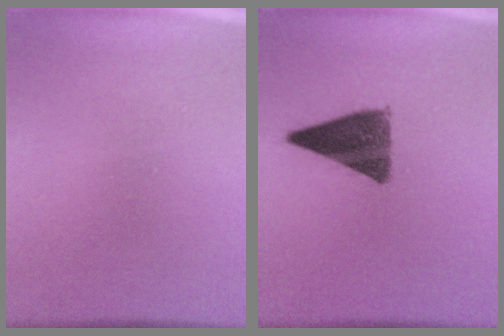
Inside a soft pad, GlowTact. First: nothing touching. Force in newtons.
{"total": 10.3}